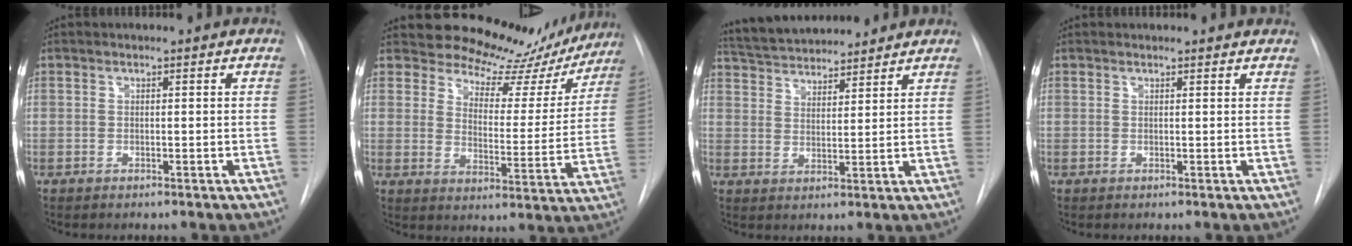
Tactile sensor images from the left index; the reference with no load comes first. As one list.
[{"total": 15.0, "force": [13.4, 6.2, 2.8], "torque": [-0.011, -0.029, 0.150]}, {"total": 11.7, "force": [10.9, 2.3, 3.4], "torque": [-0.060, 0.024, 0.180]}, {"total": 3.1, "force": [3.0, 0.6, 0.5], "torque": [-0.010, 0.013, 0.025]}]